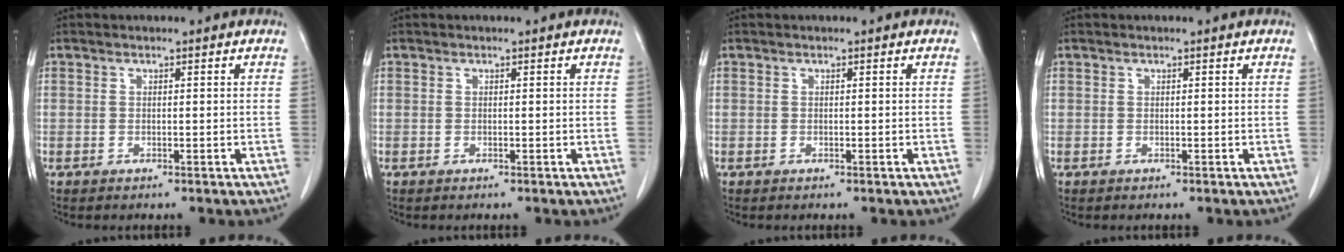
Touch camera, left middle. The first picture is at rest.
{"total": 0.0}
{"total": 0.0}
{"total": 0.0}